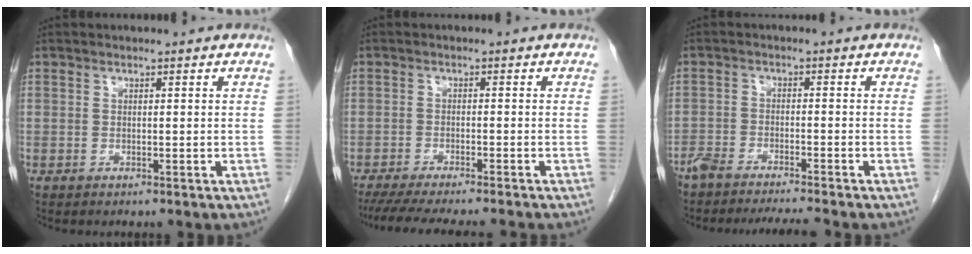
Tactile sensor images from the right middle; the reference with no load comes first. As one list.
[{"total": 12.8, "force": [-11.3, 0.1, 5.9], "torque": [-0.075, -0.025, -0.163]}, {"total": 7.7, "force": [-7.0, 0.1, 3.2], "torque": [-0.051, -0.008, -0.115]}]